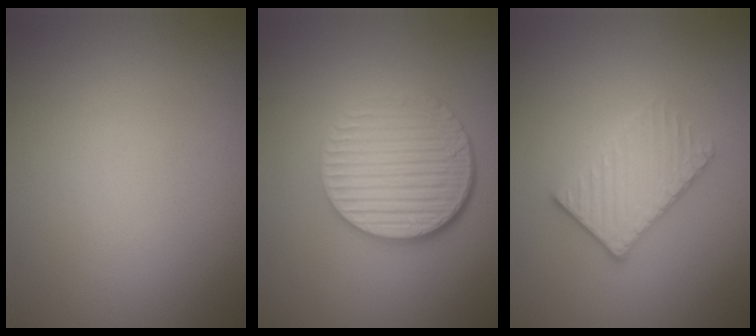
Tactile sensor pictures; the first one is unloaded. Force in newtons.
{"total": 6.1, "press": 4.2, "slide": 4.4}
{"total": 3.3, "press": 3.1, "slide": 1.1}